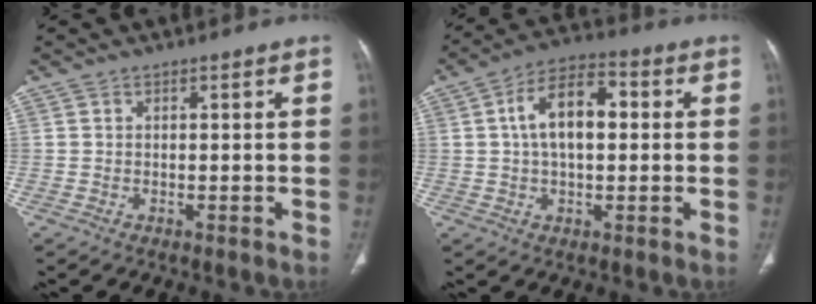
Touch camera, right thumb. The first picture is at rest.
{"total": 11.2, "force": [1.5, 6.2, 9.3], "torque": [-0.154, 0.024, 0.019]}